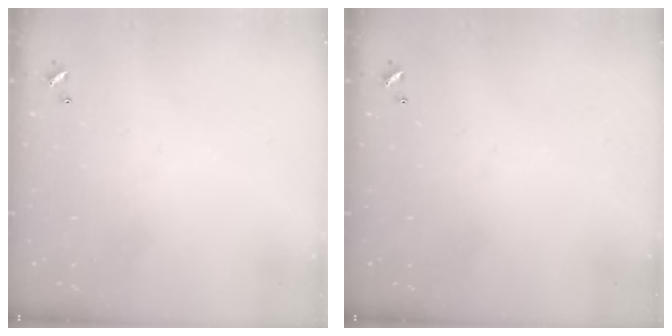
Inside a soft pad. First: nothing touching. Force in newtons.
{"total": 0.0}